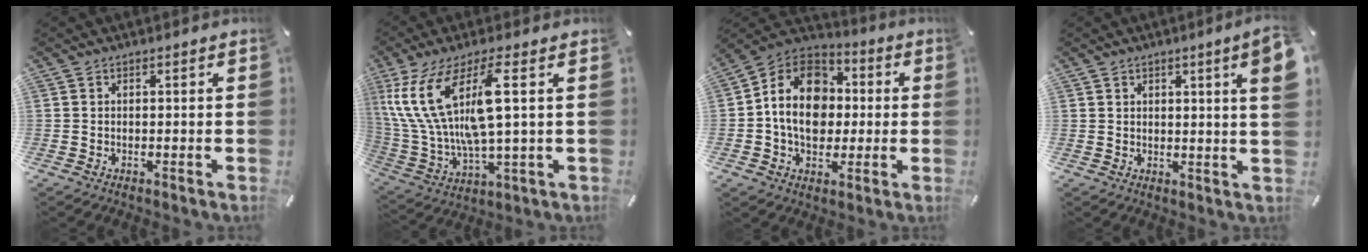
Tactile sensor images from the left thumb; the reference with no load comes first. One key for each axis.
{"total": 15.9, "fx": 5.1, "fy": 4.6, "fz": 14.3, "tx": -0.315, "ty": -0.019, "tz": 0.082}
{"total": 14.5, "fx": -0.9, "fy": 11.9, "fz": 8.3, "tx": -0.153, "ty": 0.016, "tz": -0.019}
{"total": 5.3, "fx": 2.3, "fy": 0.3, "fz": 4.8, "tx": -0.077, "ty": -0.004, "tz": 0.034}